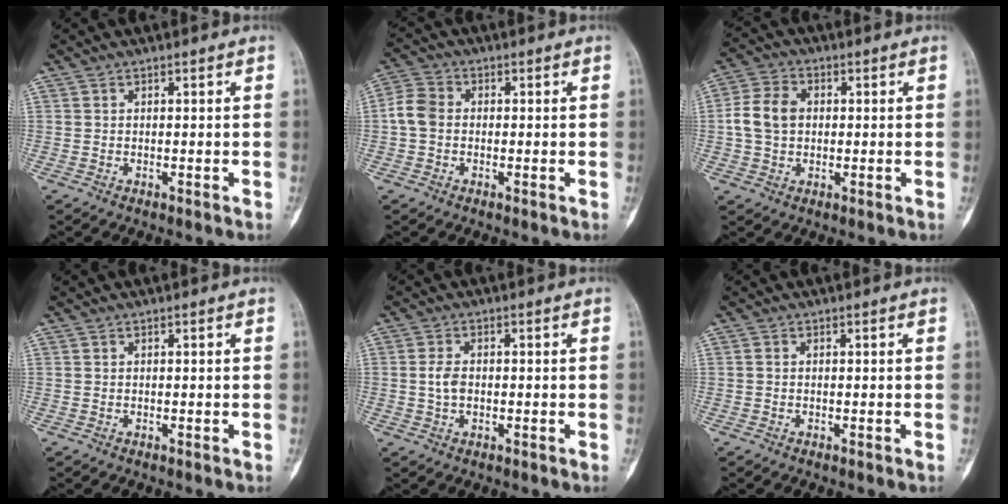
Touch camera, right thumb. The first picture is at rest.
{"total": 5.0, "force": [-0.2, 4.0, 2.9], "torque": [-0.058, 0.014, -0.013]}
{"total": 7.6, "force": [0.3, 5.8, 4.9], "torque": [-0.088, 0.016, 0.001]}
{"total": 0.0}
{"total": 3.2, "force": [-0.1, 2.0, 2.5], "torque": [-0.047, 0.003, -0.005]}
{"total": 0.0}